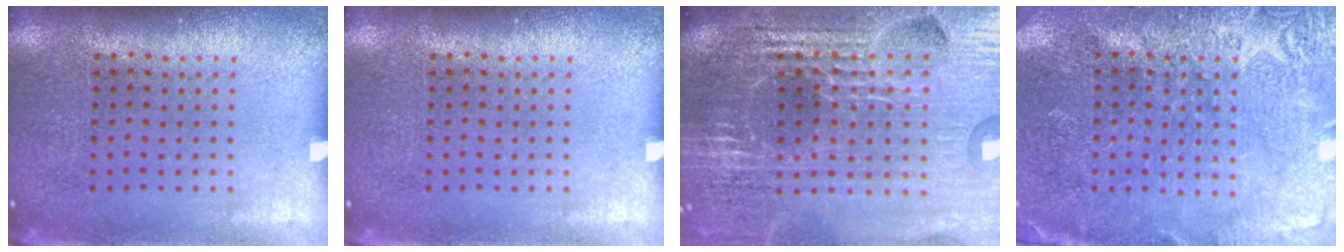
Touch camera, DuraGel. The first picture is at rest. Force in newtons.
{"total": 0.0}
{"total": 6.1, "press": 5.4, "slide": 2.8}
{"total": 2.8, "press": 2.8, "slide": 0.3}